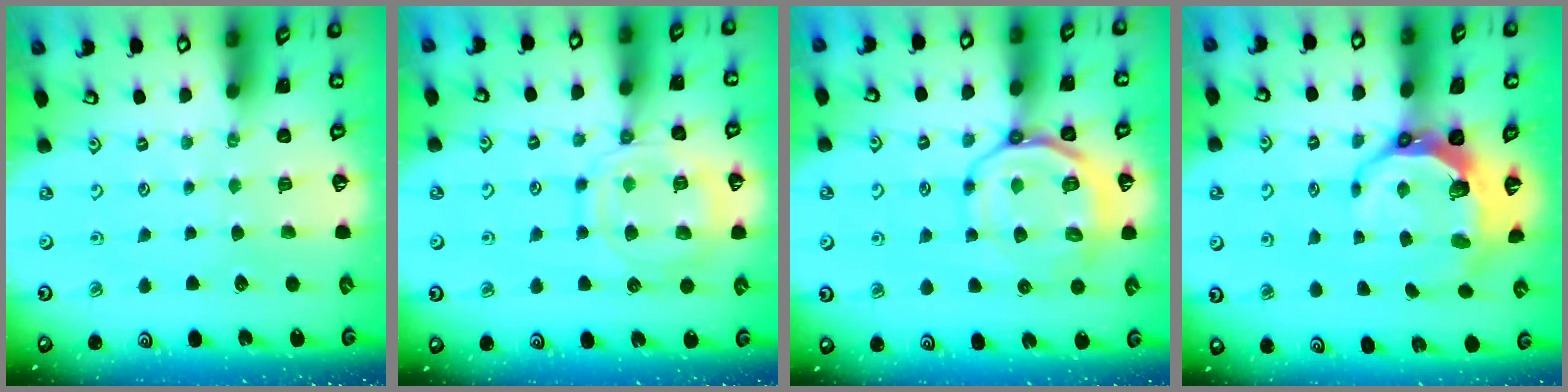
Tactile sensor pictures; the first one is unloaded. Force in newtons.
{"total": 13.6, "press": 13.6, "slide": 1.3}
{"total": 11.5, "press": 11.2, "slide": 2.6}
{"total": 9.5, "press": 8.1, "slide": 5.0}